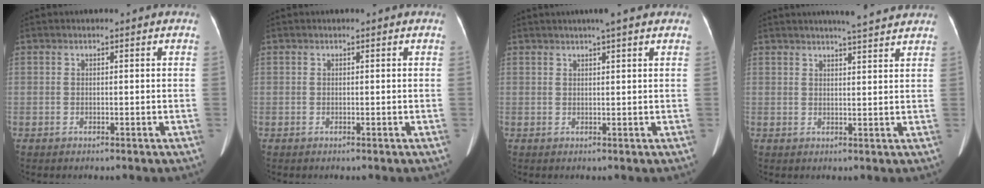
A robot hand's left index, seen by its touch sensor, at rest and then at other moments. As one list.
[{"total": 0.0}, {"total": 4.2, "force": [3.3, 0.0, 2.6], "torque": [-0.038, 0.021, 0.048]}, {"total": 6.7, "force": [6.0, 0.0, 2.8], "torque": [-0.045, 0.008, 0.074]}]